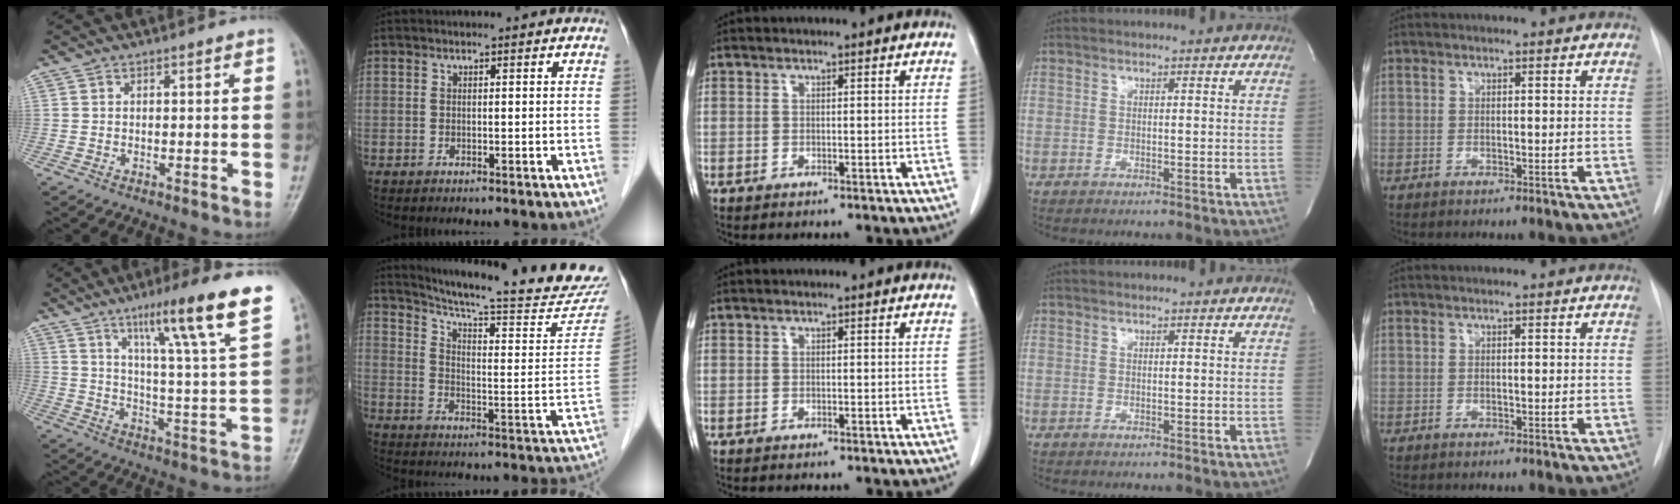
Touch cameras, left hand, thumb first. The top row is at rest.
{"thumb": {"total": 19.4, "force": [11.8, 0.8, 15.4], "torque": [-0.211, -0.050, 0.170]}, "index": {"total": 26.5, "force": [24.6, 1.3, 10.0], "torque": [-0.151, -0.093, 0.312]}}